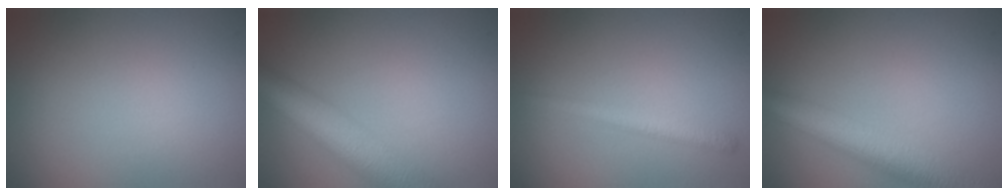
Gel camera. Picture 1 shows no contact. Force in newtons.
{"total": 7.8, "press": 7.8, "slide": 0.4}
{"total": 1.9, "press": 1.9, "slide": 0.1}
{"total": 6.2, "press": 6.2, "slide": 0.1}